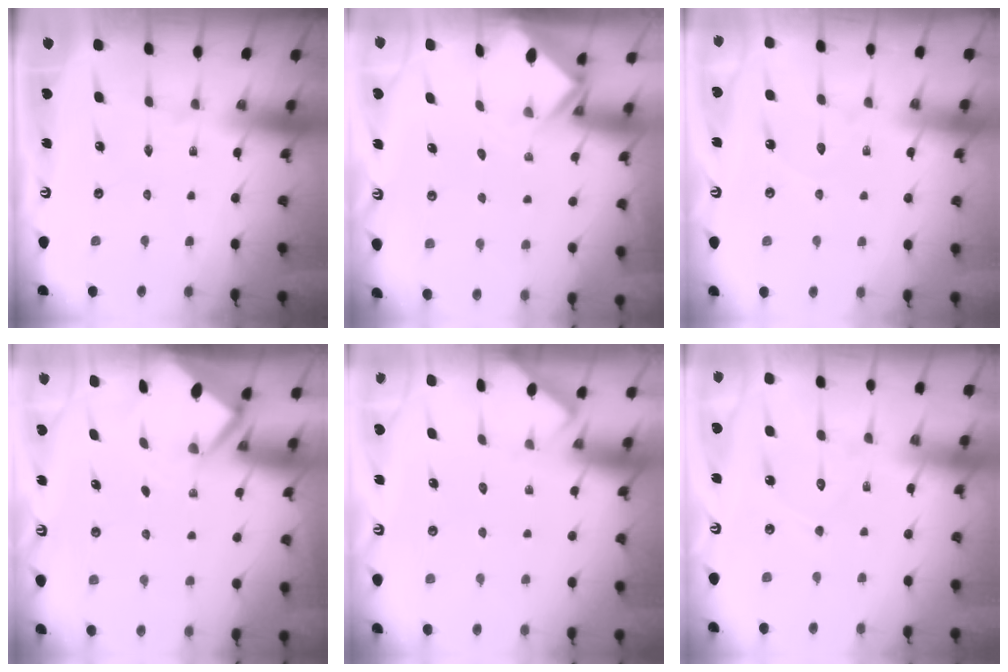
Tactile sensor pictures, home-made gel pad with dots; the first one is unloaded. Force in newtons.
{"total": 2.5, "press": 2.5, "slide": 0.2}
{"total": 4.8, "press": 4.7, "slide": 0.6}
{"total": 2.8, "press": 2.8, "slide": 0.2}
{"total": 1.7, "press": 1.7, "slide": 0.3}
{"total": 7.9, "press": 7.8, "slide": 0.7}